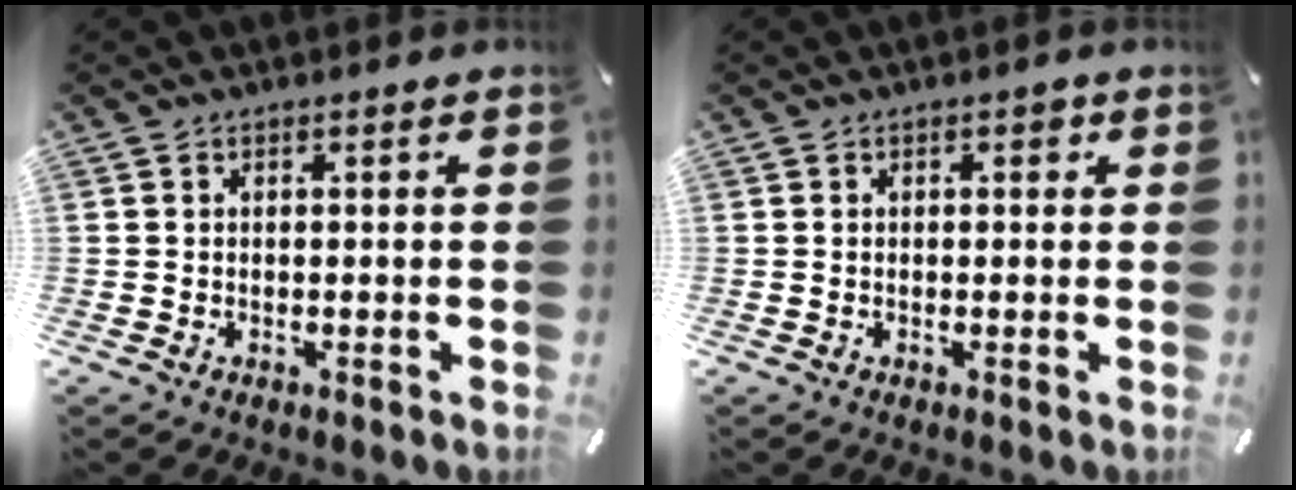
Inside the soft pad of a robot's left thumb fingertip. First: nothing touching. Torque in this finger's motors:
{"motor_torque": [0.24, 0.20, 0.03, -0.18, -0.01]}